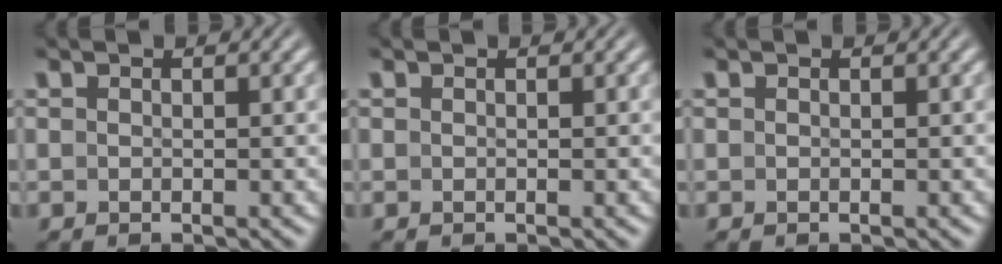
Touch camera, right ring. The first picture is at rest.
{"total": 0.0}
{"total": 0.0}